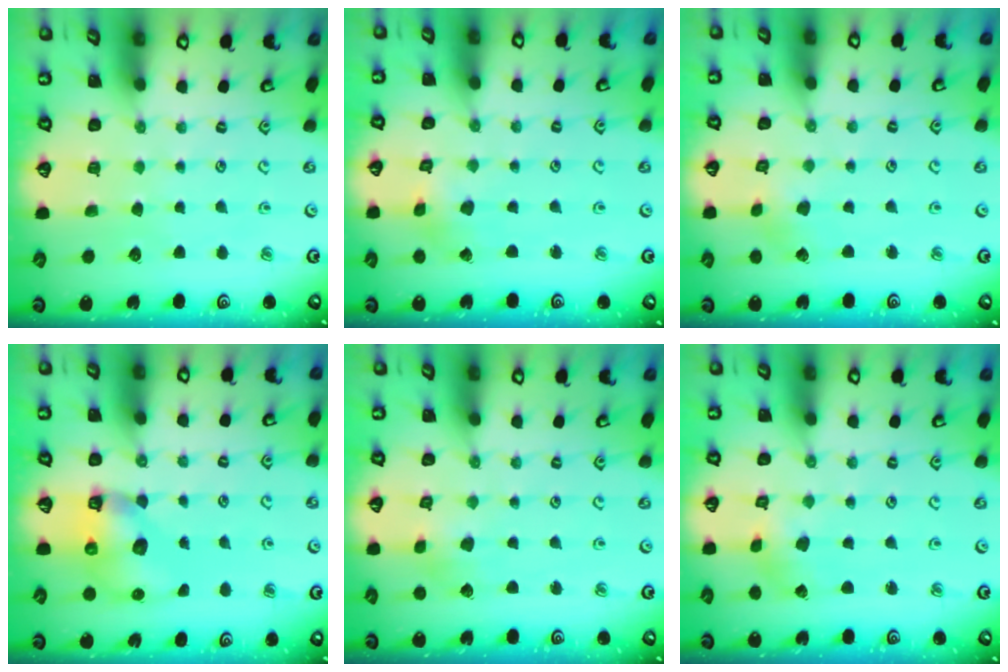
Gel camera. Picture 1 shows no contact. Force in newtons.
{"total": 2.2, "press": 2.2, "slide": 0.2}
{"total": 2.6, "press": 2.6, "slide": 0.3}
{"total": 7.9, "press": 7.8, "slide": 0.9}
{"total": 3.5, "press": 3.4, "slide": 0.6}
{"total": 1.3, "press": 1.2, "slide": 0.3}